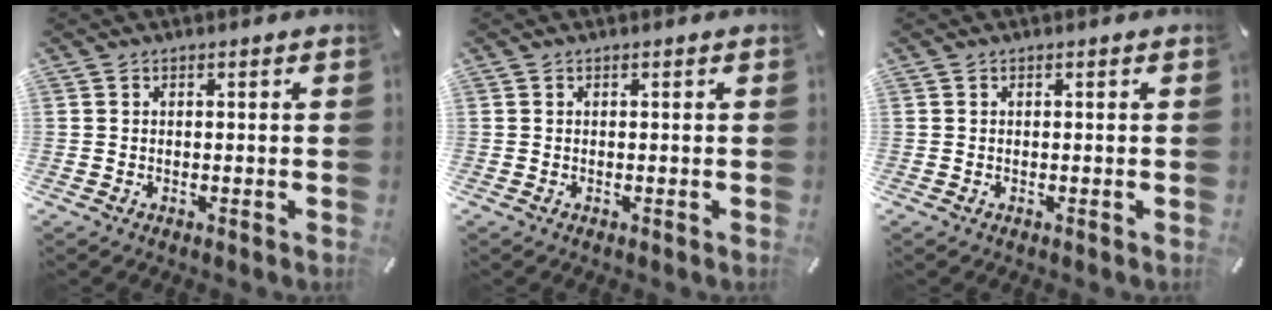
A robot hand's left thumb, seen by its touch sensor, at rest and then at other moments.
{"total": 0.0}
{"total": 0.0}